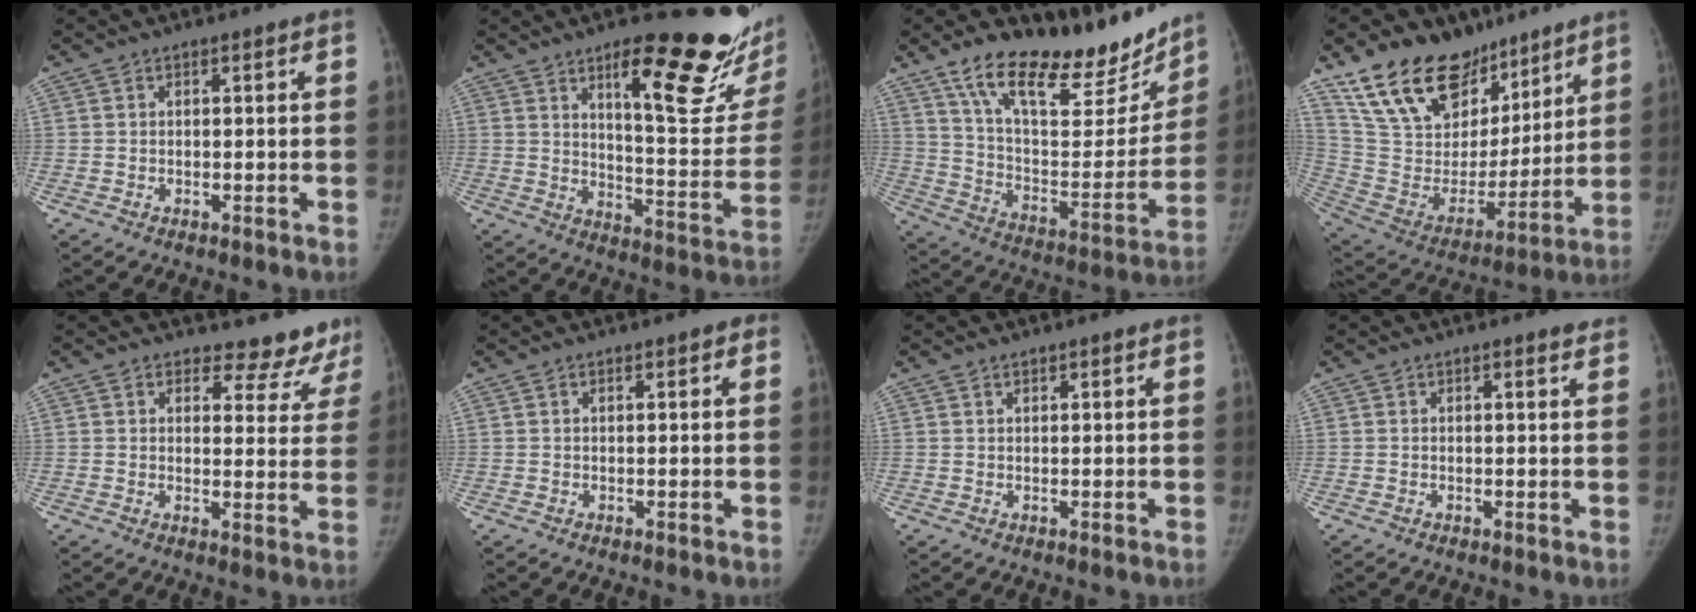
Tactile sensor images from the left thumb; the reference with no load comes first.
{"total": 23.2, "force": [14.4, 6.1, 17.2], "torque": [-0.186, -0.089, 0.208]}
{"total": 25.3, "force": [19.2, 9.4, 13.5], "torque": [-0.157, -0.088, 0.306]}
{"total": 24.5, "force": [17.3, 13.6, 10.7], "torque": [-0.150, -0.070, 0.311]}
{"total": 9.6, "force": [8.8, 3.9, 0.4], "torque": [0.050, -0.061, 0.081]}
{"total": 1.0, "force": [0.5, 0.6, 0.7], "torque": [-0.003, 0.005, 0.005]}
{"total": 1.0, "force": [0.9, 0.4, 0.4], "torque": [-0.003, -0.005, 0.013]}
{"total": 1.5, "force": [1.3, 0.3, 0.8], "torque": [-0.005, -0.005, 0.016]}